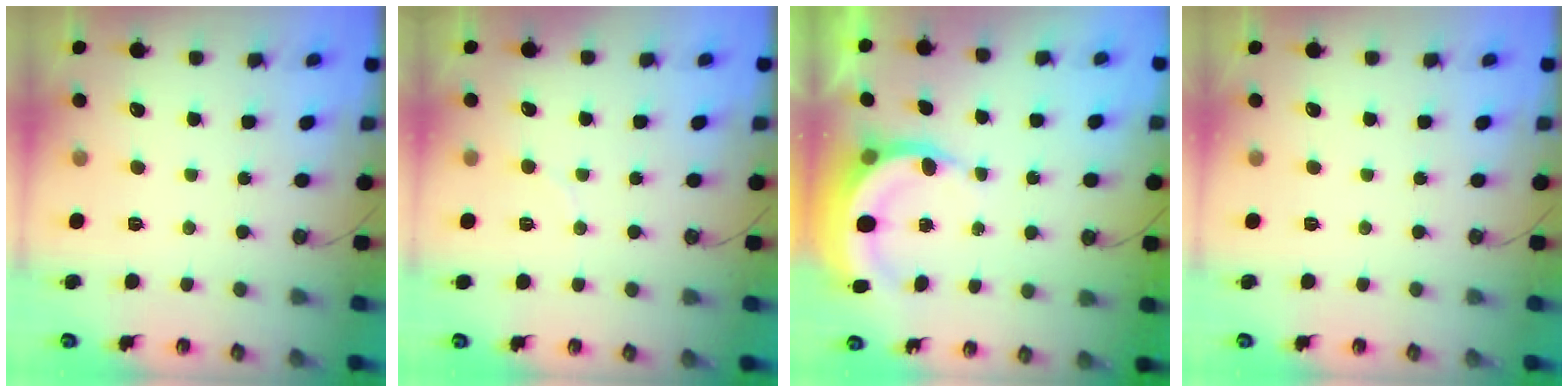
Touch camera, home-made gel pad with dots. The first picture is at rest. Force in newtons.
{"total": 3.0, "press": 3.0, "slide": 0.3}
{"total": 6.3, "press": 6.1, "slide": 1.6}
{"total": 0.0}